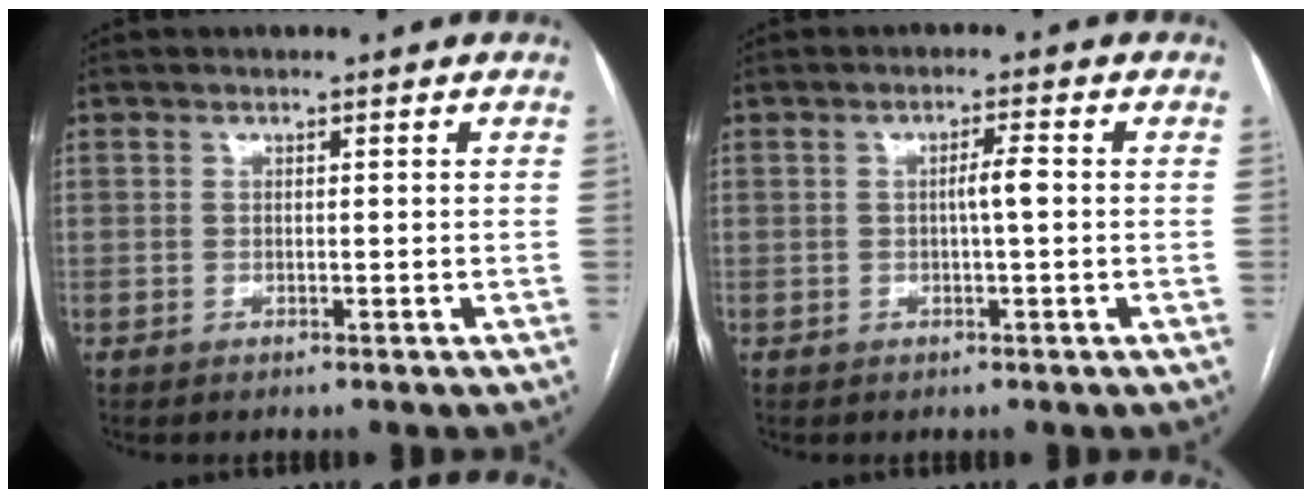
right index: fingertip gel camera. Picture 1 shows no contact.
{"total": 2.5, "force": [-0.1, 0.0, 2.5], "torque": [-0.042, 0.002, -0.002]}